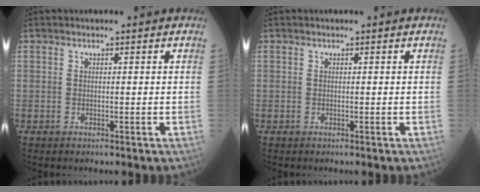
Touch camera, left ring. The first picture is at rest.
{"total": 0.0}